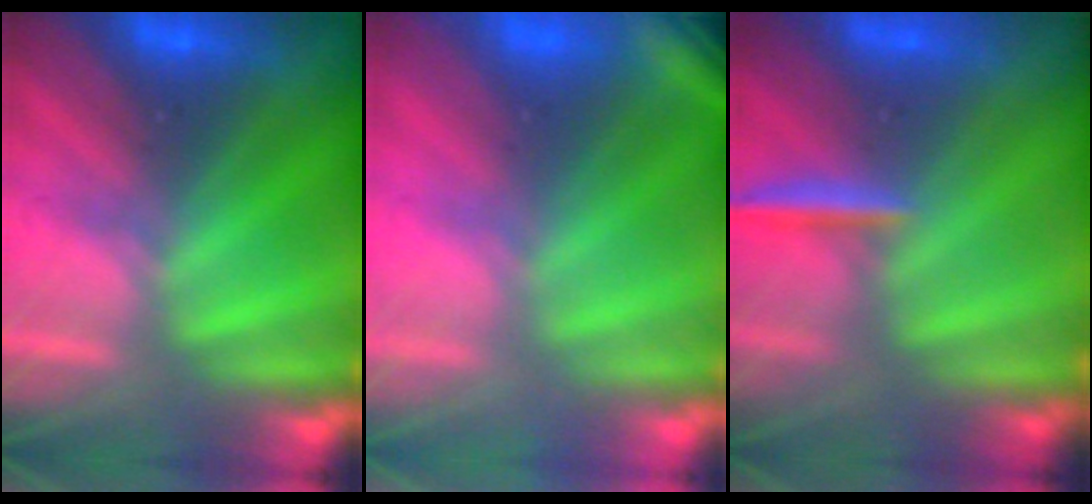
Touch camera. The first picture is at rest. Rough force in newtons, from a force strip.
{"total": 2.8}
{"total": 2.8}